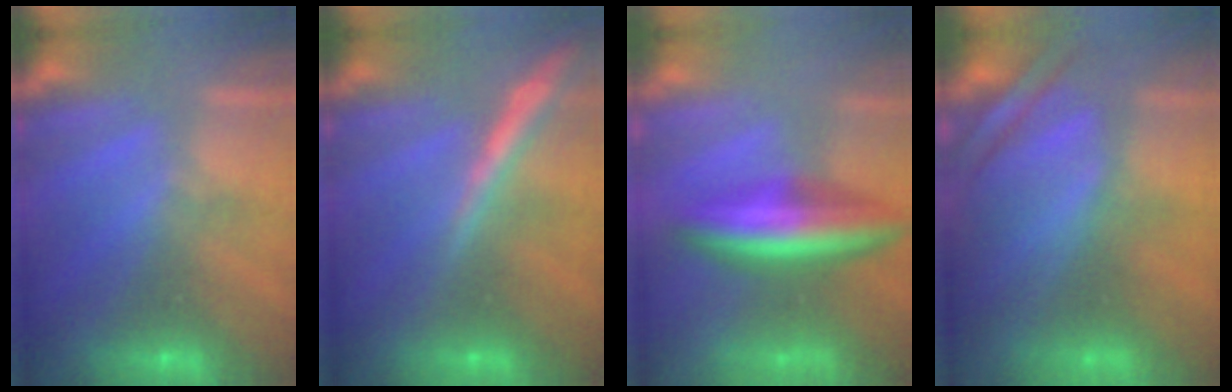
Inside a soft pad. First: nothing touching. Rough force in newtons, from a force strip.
{"total": 3.3}
{"total": 9.8}
{"total": 7.6}